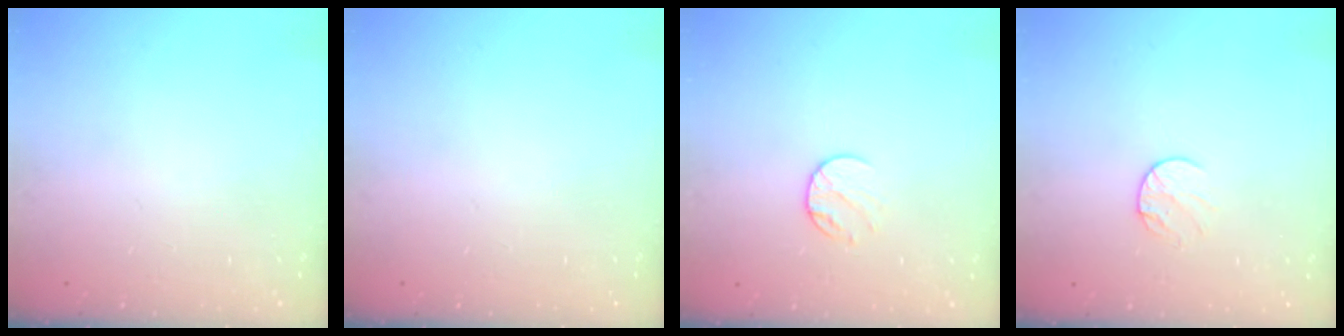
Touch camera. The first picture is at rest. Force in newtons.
{"total": 0.0}
{"total": 6.5, "press": 6.5, "slide": 0.6}
{"total": 5.6, "press": 5.6, "slide": 0.5}